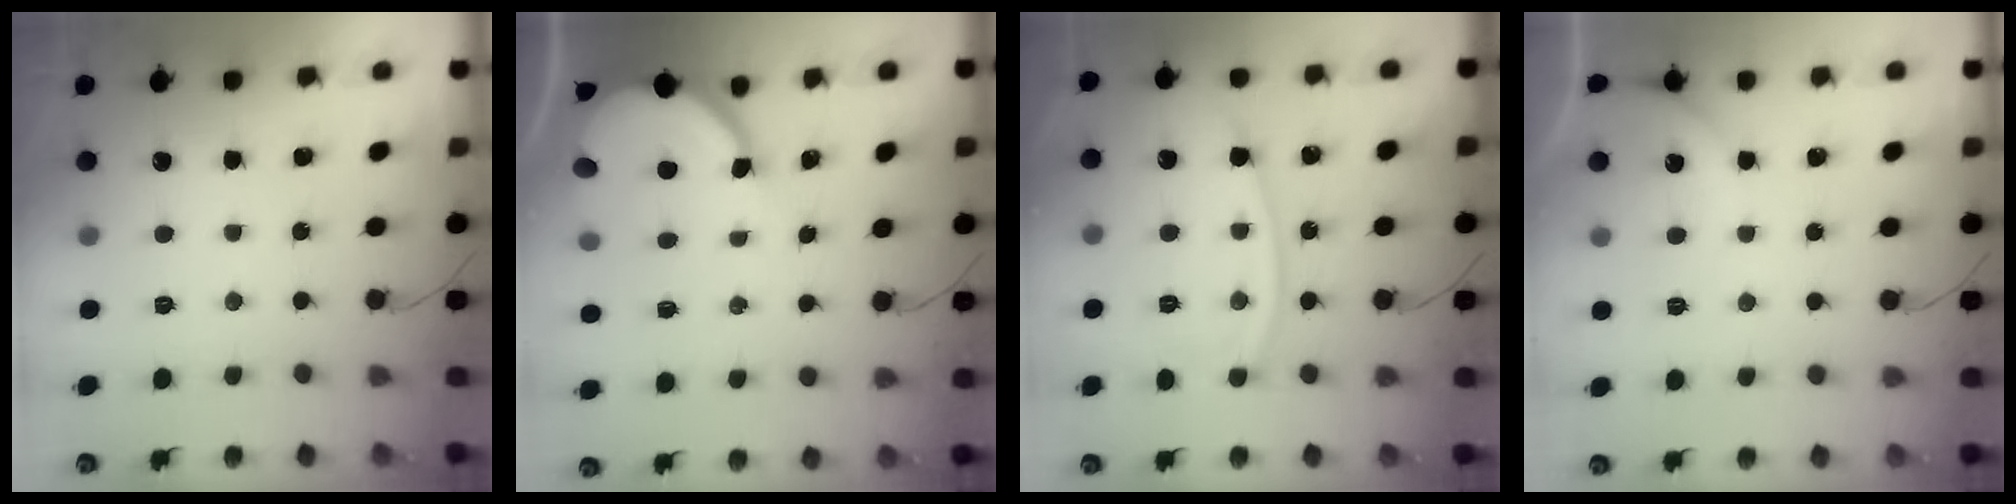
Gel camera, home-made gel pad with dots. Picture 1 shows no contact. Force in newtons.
{"total": 6.7, "press": 6.7, "slide": 0.7}
{"total": 9.5, "press": 9.4, "slide": 1.0}
{"total": 3.5, "press": 3.4, "slide": 0.4}